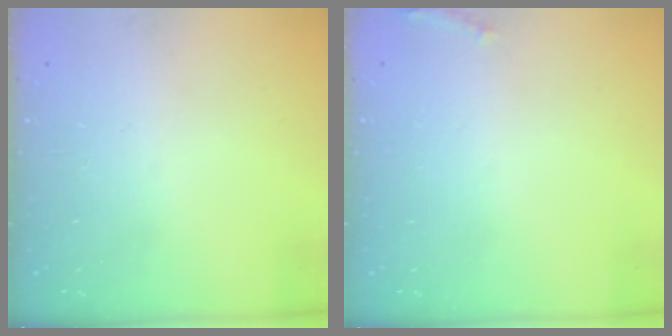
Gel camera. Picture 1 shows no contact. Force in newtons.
{"total": 5.1, "press": 4.8, "slide": 1.8}